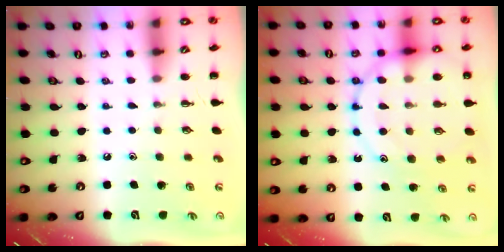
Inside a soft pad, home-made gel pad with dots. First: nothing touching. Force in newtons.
{"total": 17.1, "press": 17.0, "slide": 2.3}